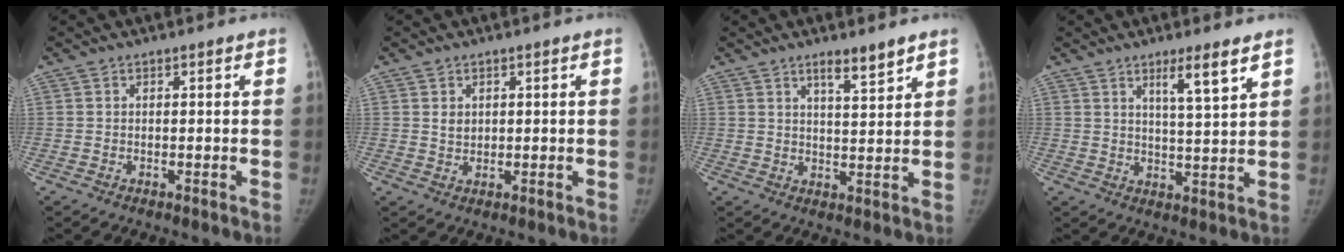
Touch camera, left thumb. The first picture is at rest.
{"total": 2.0, "force": [0.7, 1.5, 1.0], "torque": [-0.010, -0.006, 0.017]}
{"total": 5.2, "force": [3.8, 0.7, 3.4], "torque": [-0.046, -0.031, 0.060]}
{"total": 6.6, "force": [4.1, 0.4, 5.2], "torque": [-0.084, -0.034, 0.070]}